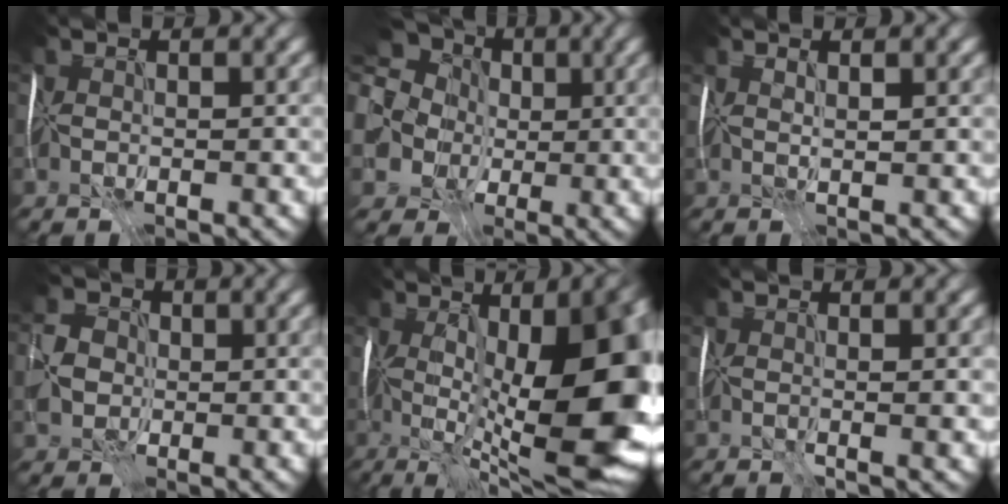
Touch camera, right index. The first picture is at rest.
{"total": 15.8, "force": [3.1, 13.6, 7.4], "torque": [-0.190, 0.021, 0.012]}
{"total": 1.3, "force": [1.0, -0.6, 0.5], "torque": [-0.011, 0.004, 0.024]}
{"total": 3.3, "force": [-0.2, 2.8, 1.8], "torque": [-0.051, 0.006, -0.004]}
{"total": 19.4, "force": [-0.2, 6.8, 18.2], "torque": [-0.257, -0.008, 0.020]}
{"total": 1.9, "force": [0.1, 0.0, 1.9], "torque": [-0.026, -0.008, 0.003]}